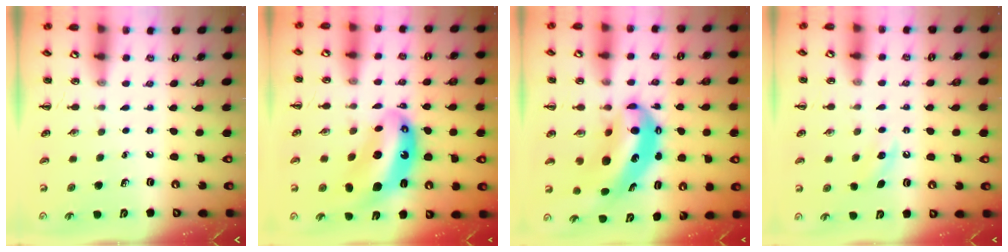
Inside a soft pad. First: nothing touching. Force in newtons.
{"total": 12.4, "press": 11.9, "slide": 3.2}
{"total": 10.2, "press": 9.9, "slide": 2.3}
{"total": 4.4, "press": 4.2, "slide": 1.5}